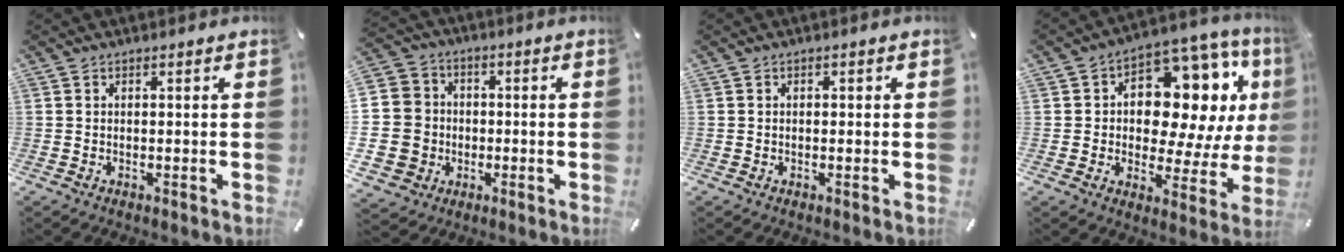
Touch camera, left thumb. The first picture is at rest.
{"total": 12.2, "force": [-1.7, 11.7, 3.0], "torque": [-0.081, 0.018, -0.027]}
{"total": 0.5, "force": [-0.1, 0.4, 0.3], "torque": [-0.006, 0.001, -0.002]}
{"total": 16.5, "force": [5.2, 10.6, 11.6], "torque": [-0.154, -0.050, 0.089]}